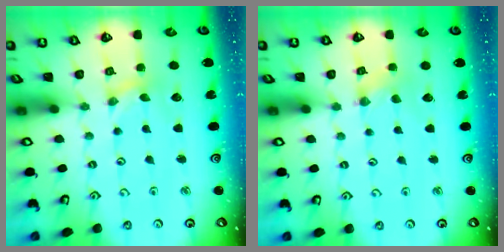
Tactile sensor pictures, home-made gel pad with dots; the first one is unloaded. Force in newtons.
{"total": 1.2, "press": 1.2, "slide": 0.2}